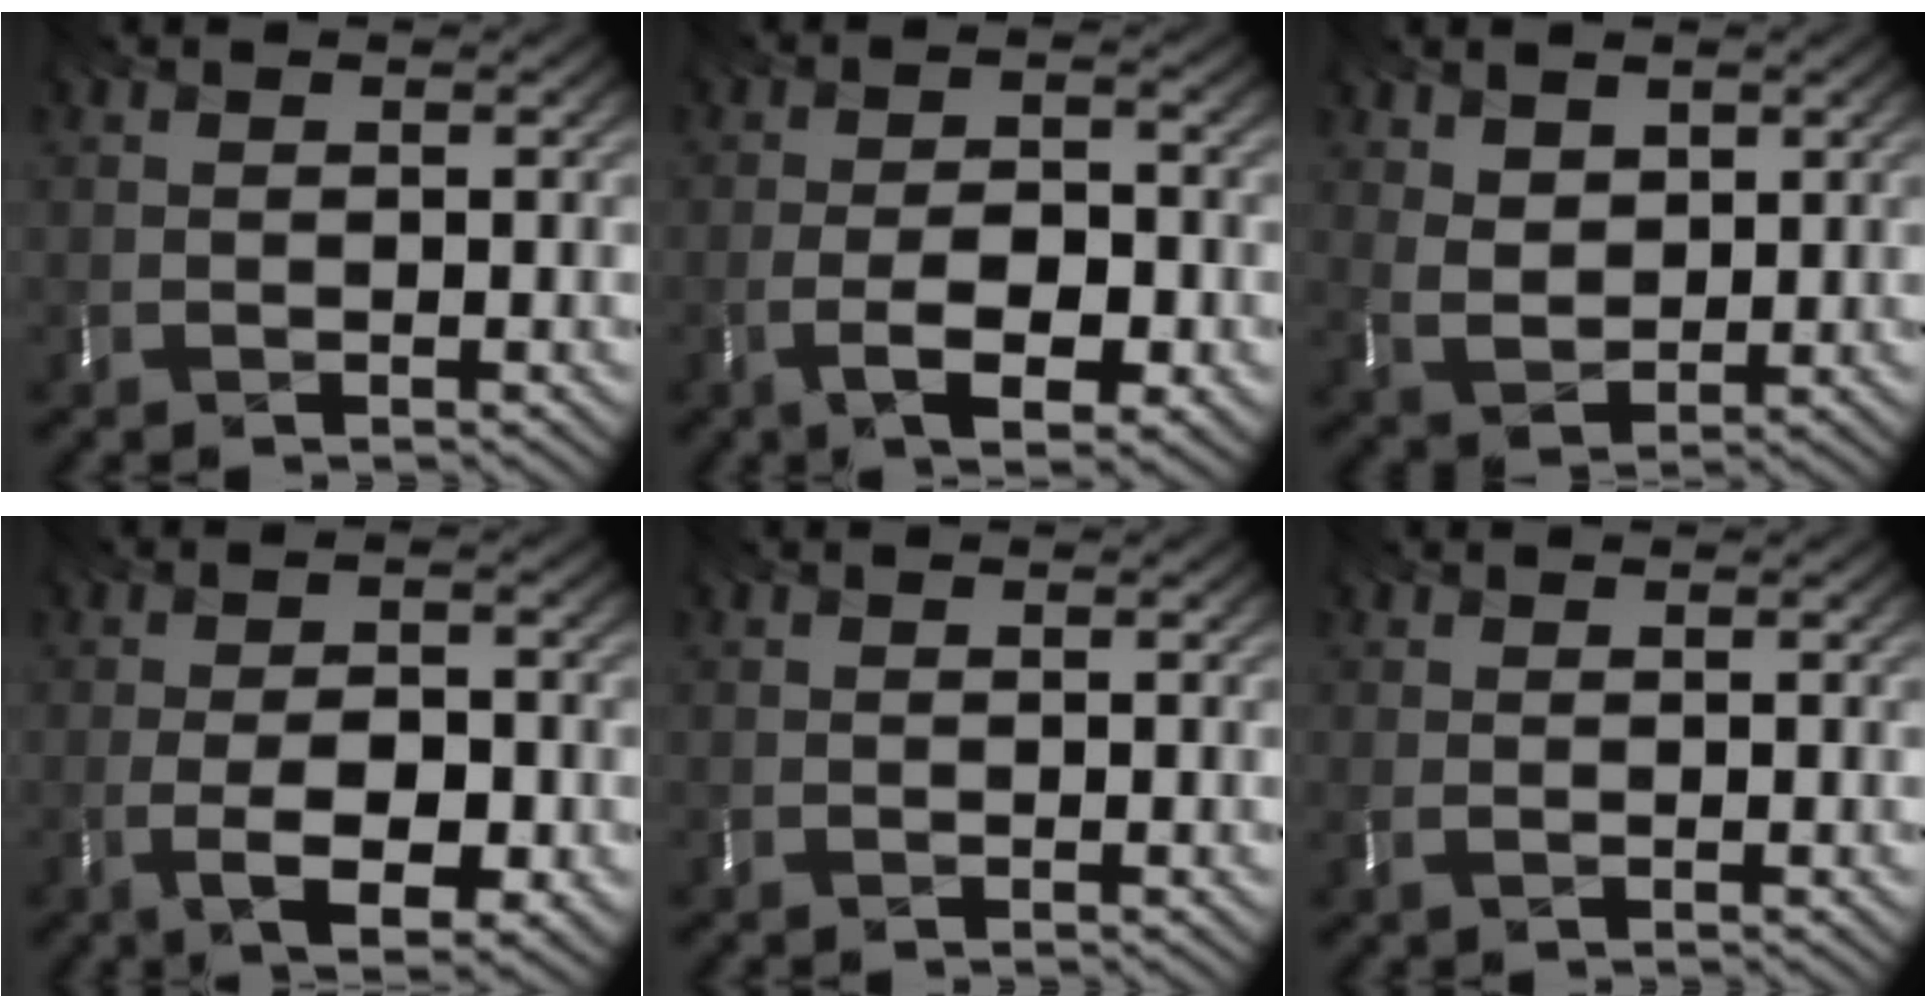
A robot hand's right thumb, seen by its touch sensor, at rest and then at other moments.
{"total": 5.7, "force": [-3.1, 1.8, 4.5], "torque": [-0.070, -0.011, -0.061]}
{"total": 3.7, "force": [1.9, 2.5, 2.0], "torque": [-0.056, -0.013, 0.037]}
{"total": 5.8, "force": [-2.6, 2.0, 4.8], "torque": [-0.075, -0.014, -0.049]}
{"total": 0.0}
{"total": 0.9, "force": [0.2, 0.4, 0.8], "torque": [-0.020, 0.001, 0.002]}